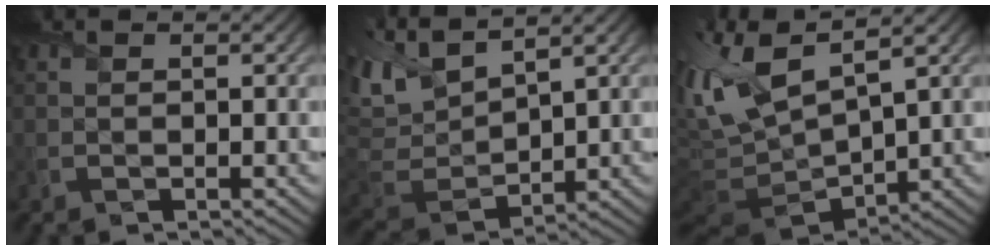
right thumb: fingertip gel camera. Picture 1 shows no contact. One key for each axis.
{"total": 9.8, "fx": 6.1, "fy": 4.0, "fz": 6.5, "tx": -0.178, "ty": 0.015, "tz": 0.117}
{"total": 13.4, "fx": 4.5, "fy": 5.7, "fz": 11.3, "tx": -0.273, "ty": 0.014, "tz": 0.095}